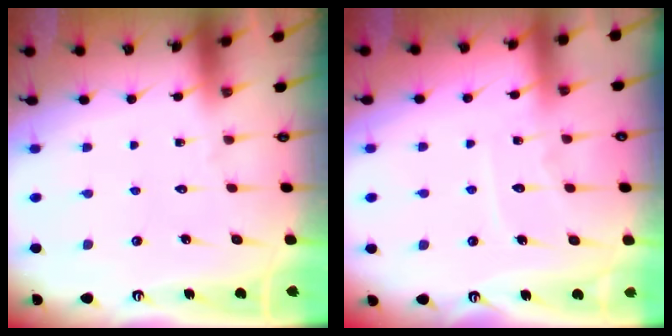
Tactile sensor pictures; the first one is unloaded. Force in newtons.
{"total": 6.2, "press": 6.1, "slide": 0.7}